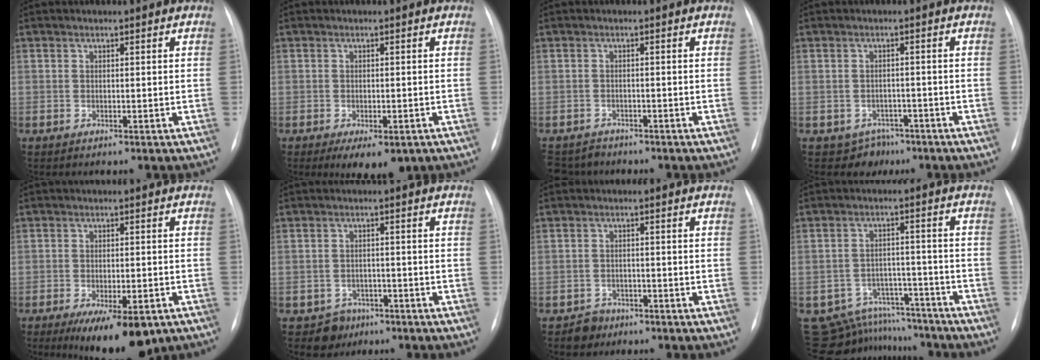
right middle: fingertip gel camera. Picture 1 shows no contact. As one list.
[{"total": 5.9, "force": [-3.5, 2.6, 4.0], "torque": [-0.044, -0.007, -0.041]}, {"total": 5.4, "force": [-4.8, 2.5, 0.3], "torque": [-0.005, -0.001, -0.077]}, {"total": 3.5, "force": [-2.3, 2.7, 0.0], "torque": [0.003, 0.012, -0.023]}, {"total": 10.7, "force": [-6.7, 3.6, 7.5], "torque": [-0.101, -0.013, -0.092]}, {"total": 3.3, "force": [-2.0, 2.7, 0.0], "torque": [0.004, 0.010, -0.023]}, {"total": 2.5, "force": [-1.7, 1.8, -0.1], "torque": [-0.001, 0.006, -0.024]}, {"total": 13.4, "force": [-12.3, 5.3, 1.3], "torque": [-0.024, 0.036, -0.163]}]